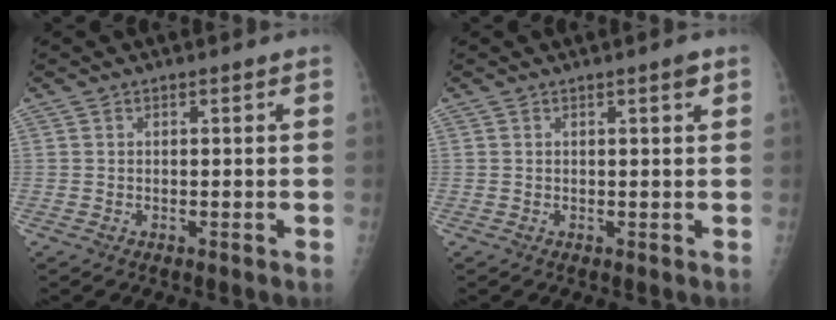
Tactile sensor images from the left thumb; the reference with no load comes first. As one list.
[{"total": 1.2, "force": [0.7, 0.1, 1.0], "torque": [-0.006, -0.001, 0.006]}]